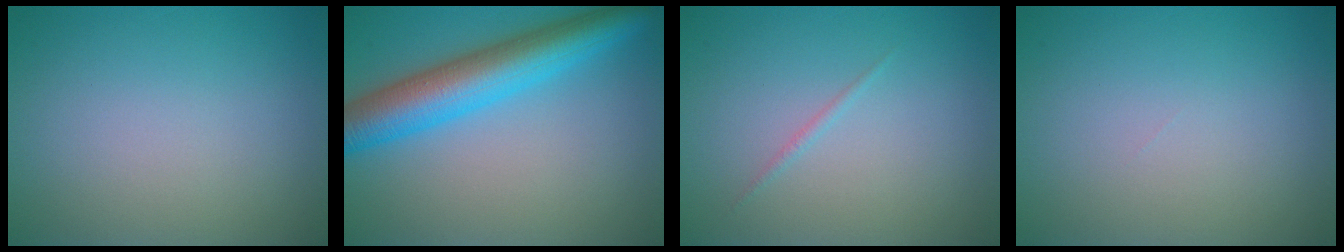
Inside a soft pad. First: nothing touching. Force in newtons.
{"total": 7.6, "press": 7.6, "slide": 0.3}
{"total": 0.6, "press": 0.6, "slide": 0.0}
{"total": 0.0}